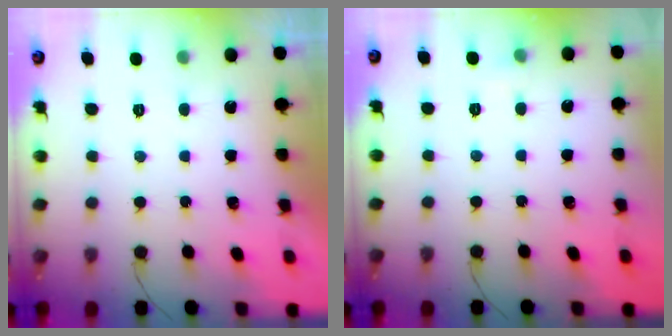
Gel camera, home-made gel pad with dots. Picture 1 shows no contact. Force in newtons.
{"total": 3.4, "press": 3.0, "slide": 1.6}